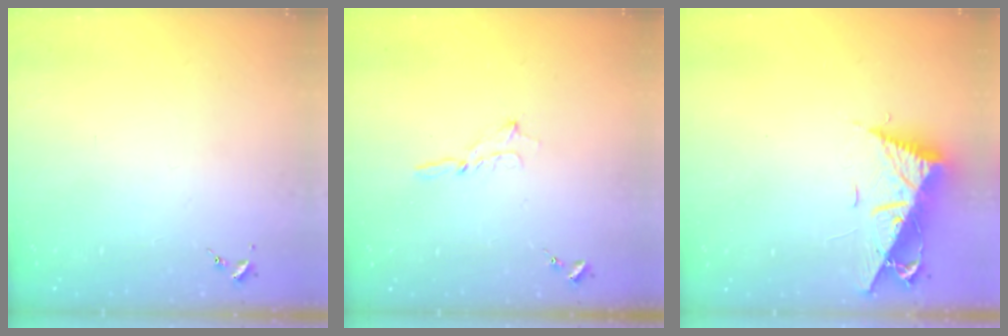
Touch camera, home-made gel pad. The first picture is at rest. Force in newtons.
{"total": 2.5, "press": 2.5, "slide": 0.2}
{"total": 11.7, "press": 11.6, "slide": 0.9}